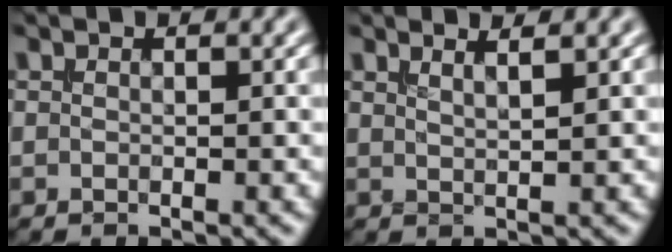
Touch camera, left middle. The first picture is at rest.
{"total": 2.1, "force": [1.5, 0.6, 1.3], "torque": [-0.002, 0.009, 0.007]}